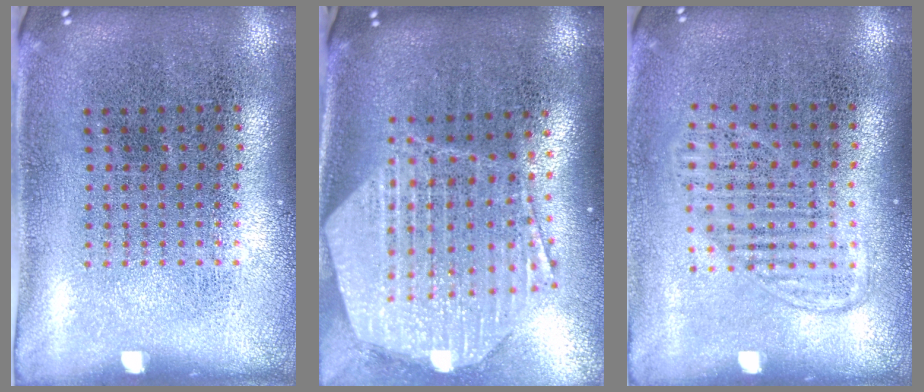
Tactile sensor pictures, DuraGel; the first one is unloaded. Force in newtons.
{"total": 2.9, "press": 2.3, "slide": 1.8}
{"total": 1.3, "press": 1.2, "slide": 0.6}